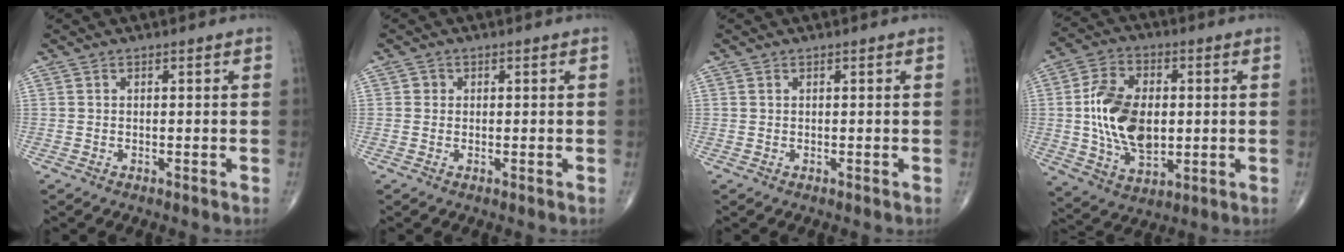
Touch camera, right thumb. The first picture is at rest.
{"total": 1.0, "force": [0.1, 1.0, 0.2], "torque": [0.003, 0.002, 0.000]}
{"total": 0.0}
{"total": 15.9, "force": [0.5, 9.9, 12.3], "torque": [-0.207, 0.000, 0.016]}